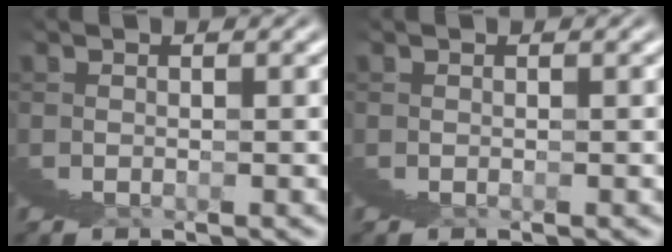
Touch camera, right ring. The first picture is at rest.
{"total": 0.0}